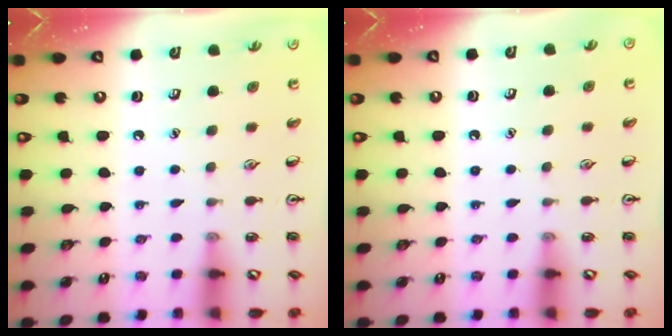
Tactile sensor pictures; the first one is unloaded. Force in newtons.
{"total": 0.0}